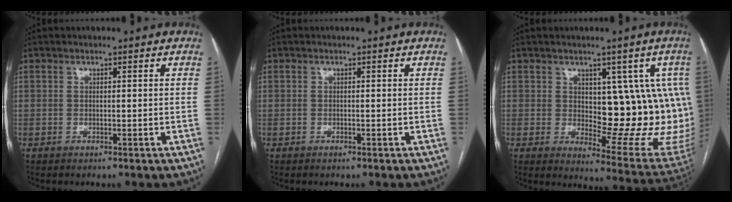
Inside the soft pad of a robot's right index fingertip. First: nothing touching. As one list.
[{"total": 0.0}, {"total": 14.9, "force": [2.2, 6.7, 13.2], "torque": [-0.131, 0.002, 0.040]}]